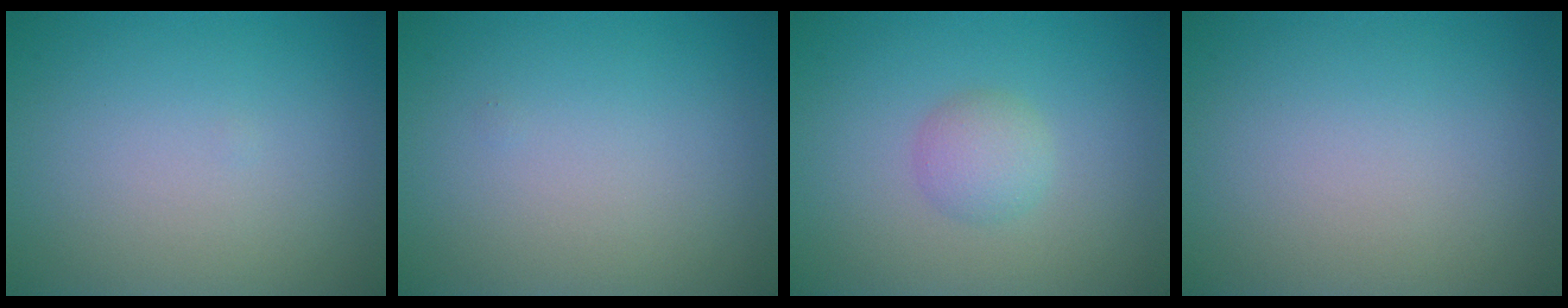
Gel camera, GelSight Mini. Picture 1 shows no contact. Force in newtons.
{"total": 0.0}
{"total": 2.0, "press": 2.0, "slide": 0.1}
{"total": 0.0}